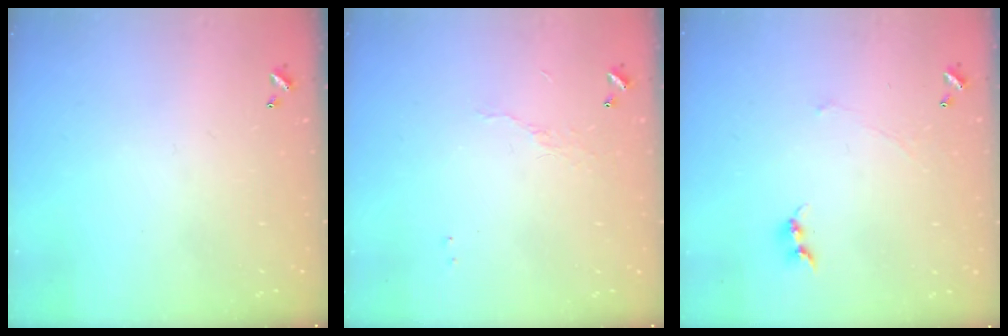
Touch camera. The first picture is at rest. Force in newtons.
{"total": 4.3, "press": 4.3, "slide": 0.5}
{"total": 1.0, "press": 0.8, "slide": 0.6}